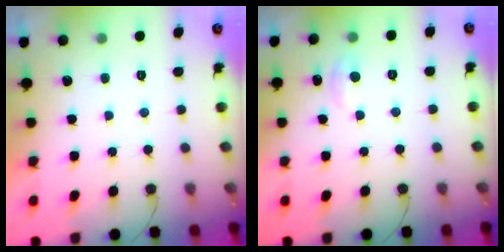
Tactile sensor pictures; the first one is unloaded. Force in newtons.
{"total": 5.2, "press": 5.1, "slide": 0.7}